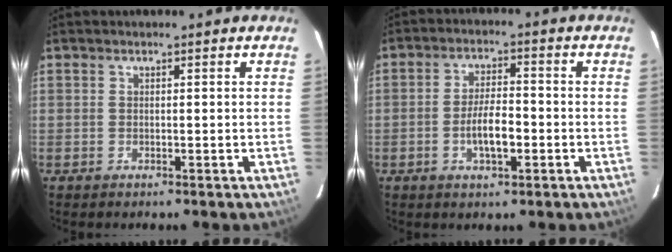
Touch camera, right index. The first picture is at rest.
{"total": 6.3, "force": [-2.1, 2.2, 5.5], "torque": [-0.106, 0.001, -0.033]}